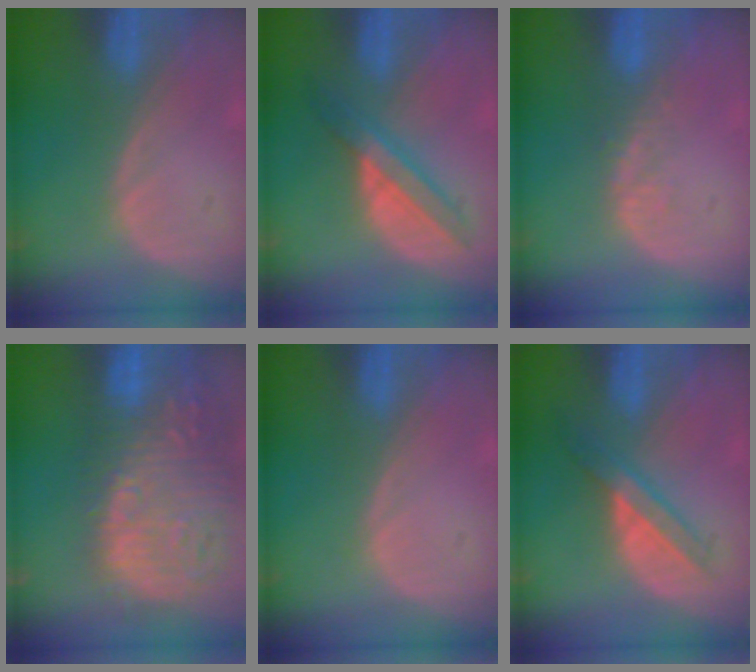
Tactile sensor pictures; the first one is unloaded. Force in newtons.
{"total": 5.8, "press": 5.7, "slide": 1.4}
{"total": 2.5, "press": 1.9, "slide": 1.7}
{"total": 15.8, "press": 13.0, "slide": 9.0}
{"total": 0.0}
{"total": 5.8, "press": 5.2, "slide": 2.6}